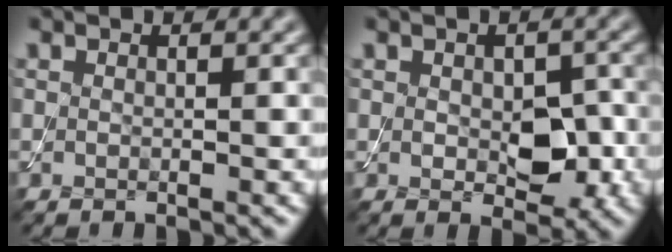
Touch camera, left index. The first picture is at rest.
{"total": 4.6, "force": [-0.4, 2.7, 3.7], "torque": [-0.058, -0.008, 0.000]}